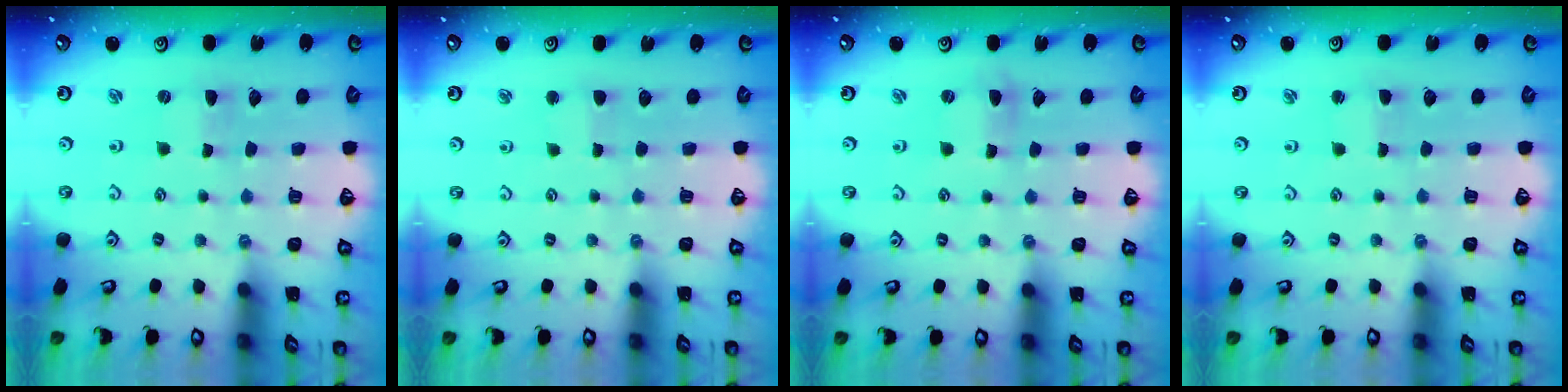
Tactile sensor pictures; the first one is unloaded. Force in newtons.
{"total": 2.2, "press": 2.2, "slide": 0.2}
{"total": 1.6, "press": 1.6, "slide": 0.3}
{"total": 1.4, "press": 1.3, "slide": 0.3}